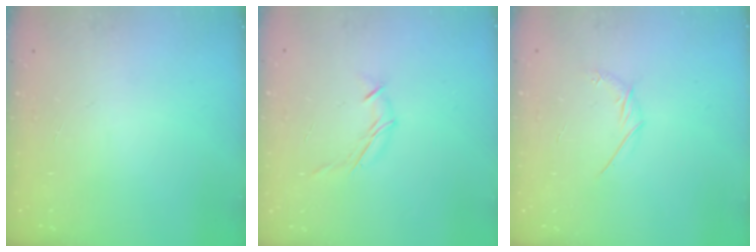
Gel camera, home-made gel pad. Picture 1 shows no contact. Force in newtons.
{"total": 5.7, "press": 5.6, "slide": 0.7}
{"total": 3.3, "press": 3.2, "slide": 0.7}